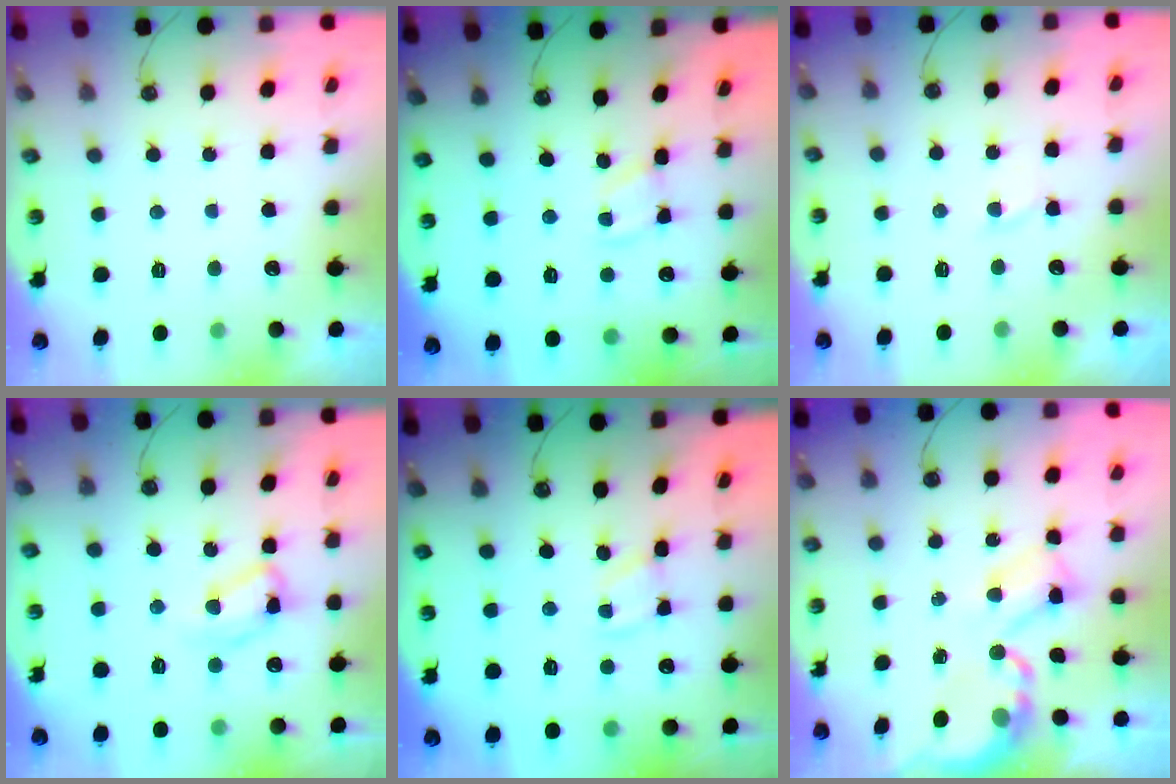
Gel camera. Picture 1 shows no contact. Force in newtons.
{"total": 1.9, "press": 1.9, "slide": 0.3}
{"total": 0.9, "press": 0.9, "slide": 0.1}
{"total": 12.1, "press": 12.1, "slide": 0.9}
{"total": 1.9, "press": 1.9, "slide": 0.3}
{"total": 5.5, "press": 5.5, "slide": 0.3}